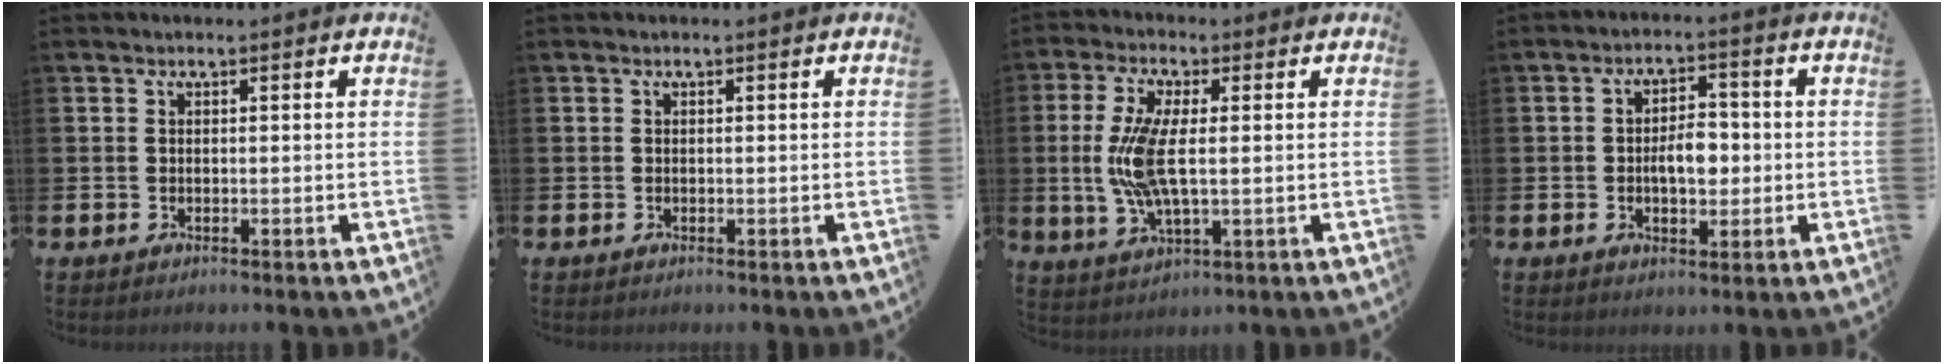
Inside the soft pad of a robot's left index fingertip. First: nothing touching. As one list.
[{"total": 0.0}, {"total": 8.5, "force": [0.8, 3.4, 7.8], "torque": [-0.157, -0.002, 0.008]}, {"total": 4.5, "force": [-0.4, 2.7, 3.6], "torque": [-0.048, 0.001, -0.016]}]